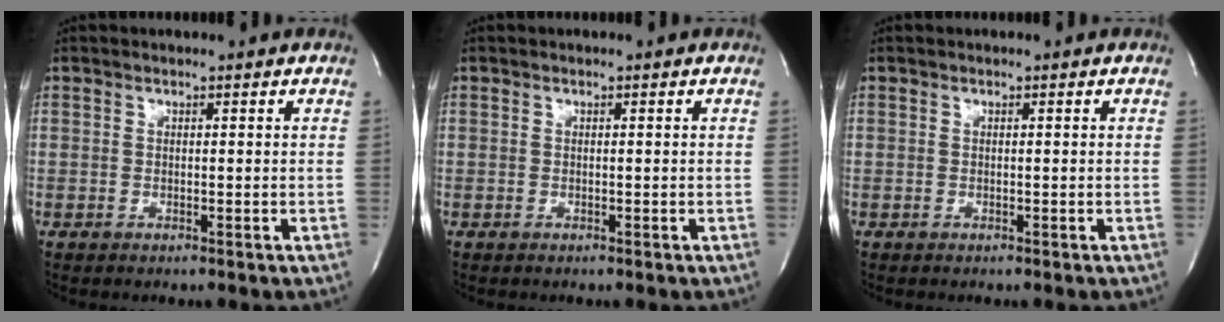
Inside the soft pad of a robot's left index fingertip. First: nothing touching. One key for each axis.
{"total": 0.0}
{"total": 0.0}